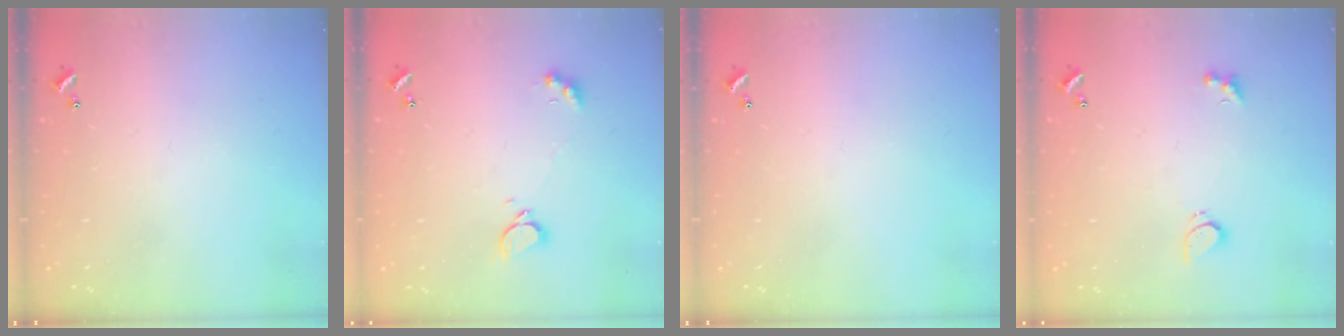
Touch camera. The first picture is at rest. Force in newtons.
{"total": 2.5, "press": 2.4, "slide": 0.5}
{"total": 0.0}
{"total": 2.2, "press": 2.1, "slide": 0.6}